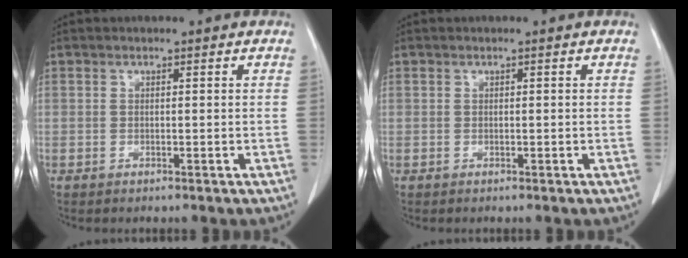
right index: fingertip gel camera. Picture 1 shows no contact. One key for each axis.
{"total": 0.0}